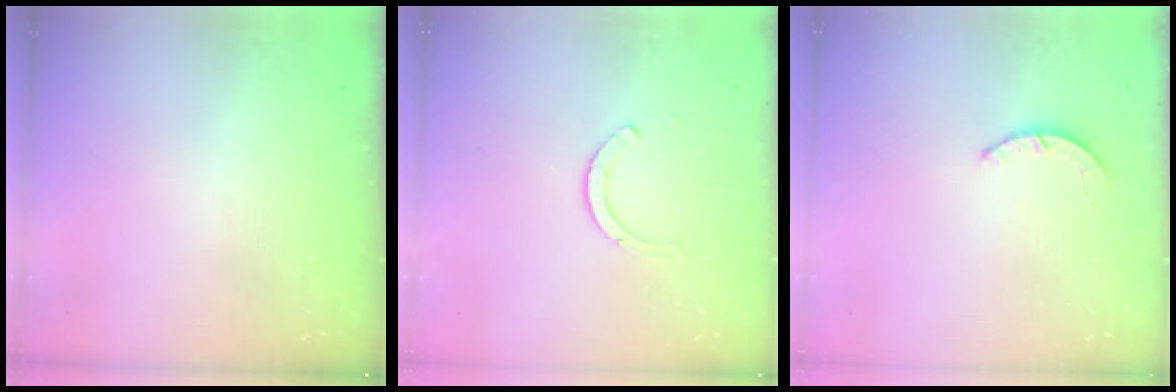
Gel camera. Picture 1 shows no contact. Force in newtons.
{"total": 2.0, "press": 1.9, "slide": 0.3}
{"total": 2.2, "press": 2.2, "slide": 0.3}